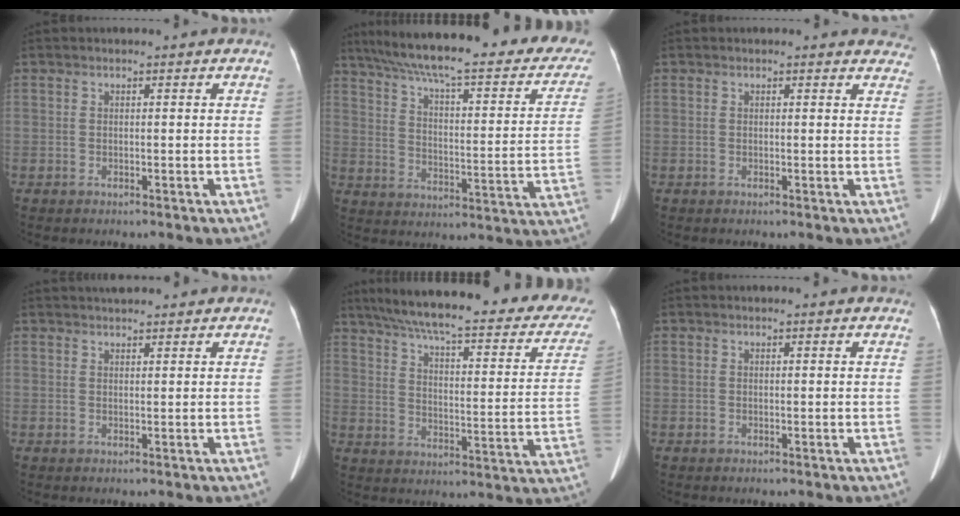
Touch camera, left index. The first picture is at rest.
{"total": 33.1, "force": [26.4, 6.4, 18.9], "torque": [-0.273, -0.015, 0.337]}
{"total": 5.1, "force": [4.7, 1.8, 0.7], "torque": [0.021, -0.011, 0.020]}
{"total": 6.2, "force": [5.6, 1.0, 2.4], "torque": [-0.033, 0.035, 0.077]}
{"total": 32.5, "force": [26.4, 6.2, 18.0], "torque": [-0.255, -0.027, 0.326]}
{"total": 3.3, "force": [3.1, 0.4, 1.2], "torque": [-0.016, 0.011, 0.024]}